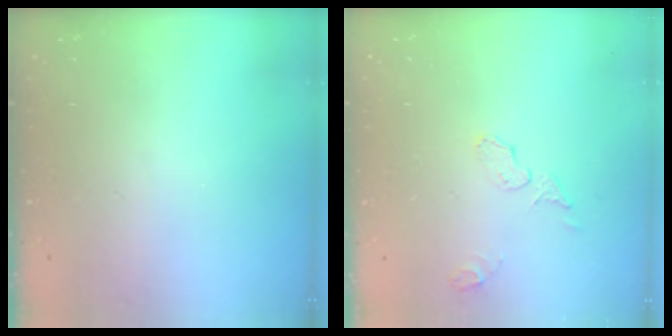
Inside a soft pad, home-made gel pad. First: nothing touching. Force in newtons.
{"total": 4.9, "press": 4.6, "slide": 1.4}